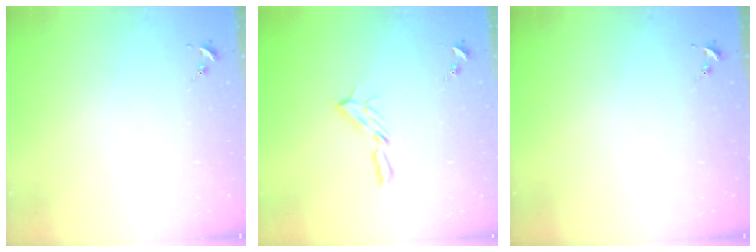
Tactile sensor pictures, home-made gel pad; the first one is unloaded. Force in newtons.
{"total": 5.9, "press": 5.9, "slide": 0.5}
{"total": 0.0}